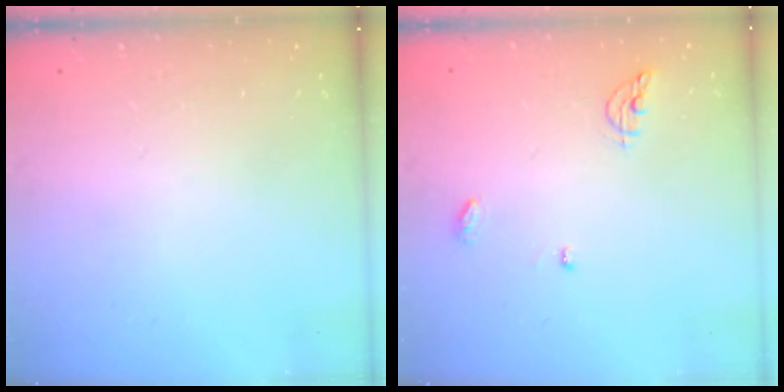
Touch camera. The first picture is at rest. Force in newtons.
{"total": 6.0, "press": 6.0, "slide": 0.4}